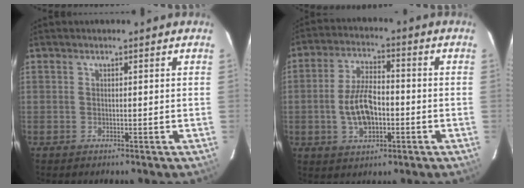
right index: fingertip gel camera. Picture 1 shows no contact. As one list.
[{"total": 9.6, "force": [-2.1, 4.9, 7.9], "torque": [-0.157, 0.008, -0.031]}]